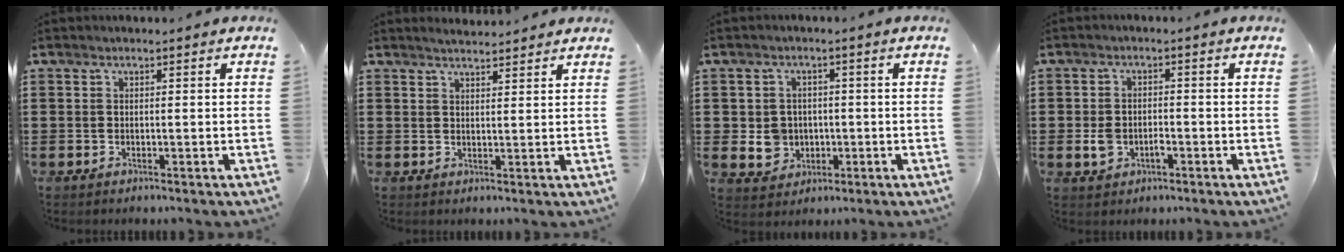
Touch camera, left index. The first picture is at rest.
{"total": 2.3, "force": [2.3, -0.1, 0.3], "torque": [-0.010, -0.002, 0.043]}
{"total": 4.1, "force": [-0.3, 3.8, 1.5], "torque": [-0.033, 0.005, -0.007]}
{"total": 2.9, "force": [-1.0, 1.9, 2.1], "torque": [-0.039, 0.003, -0.017]}